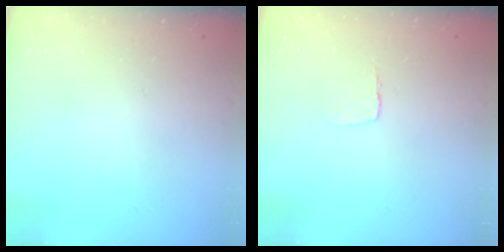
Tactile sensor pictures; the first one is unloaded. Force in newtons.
{"total": 4.1, "press": 4.1, "slide": 0.2}